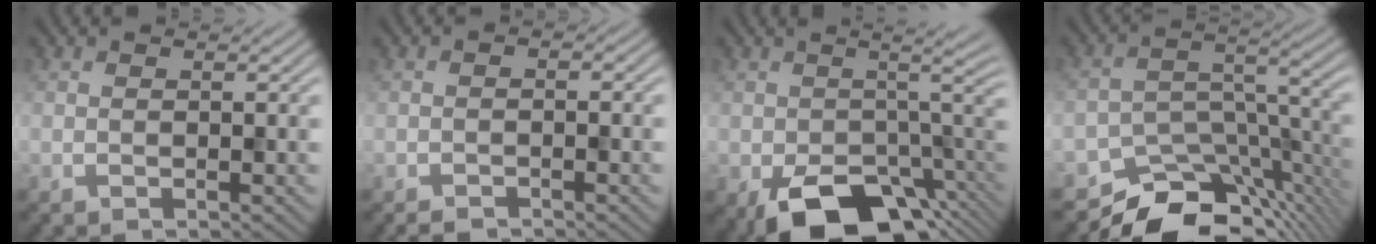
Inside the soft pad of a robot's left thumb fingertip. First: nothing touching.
{"total": 1.9, "force": [-1.6, 0.8, 0.7], "torque": [-0.013, 0.001, -0.034]}
{"total": 13.4, "force": [-5.1, 6.7, 10.4], "torque": [-0.150, -0.048, -0.061]}
{"total": 11.2, "force": [-8.9, 4.6, 5.0], "torque": [-0.074, -0.020, -0.144]}